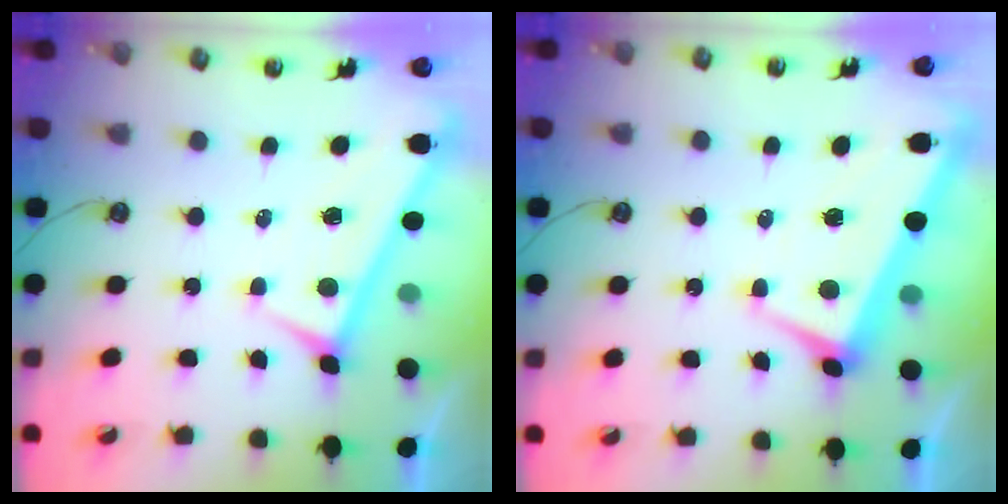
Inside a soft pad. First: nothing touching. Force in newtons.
{"total": 0.8, "press": 0.2, "slide": 0.8}